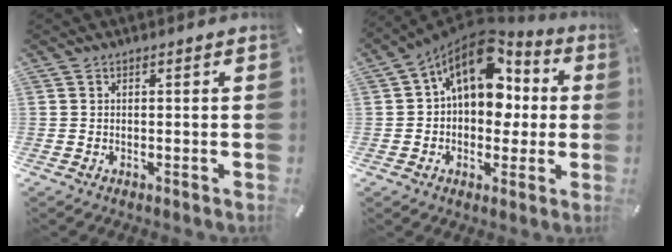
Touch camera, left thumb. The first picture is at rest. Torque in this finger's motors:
{"motor_torque": [1.88, 3.13, 2.22, -0.30, 0.26]}